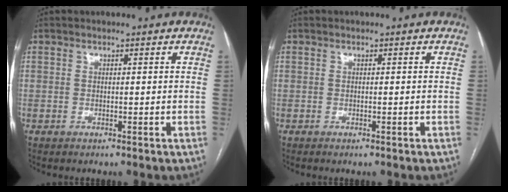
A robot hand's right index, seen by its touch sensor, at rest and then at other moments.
{"total": 0.0}